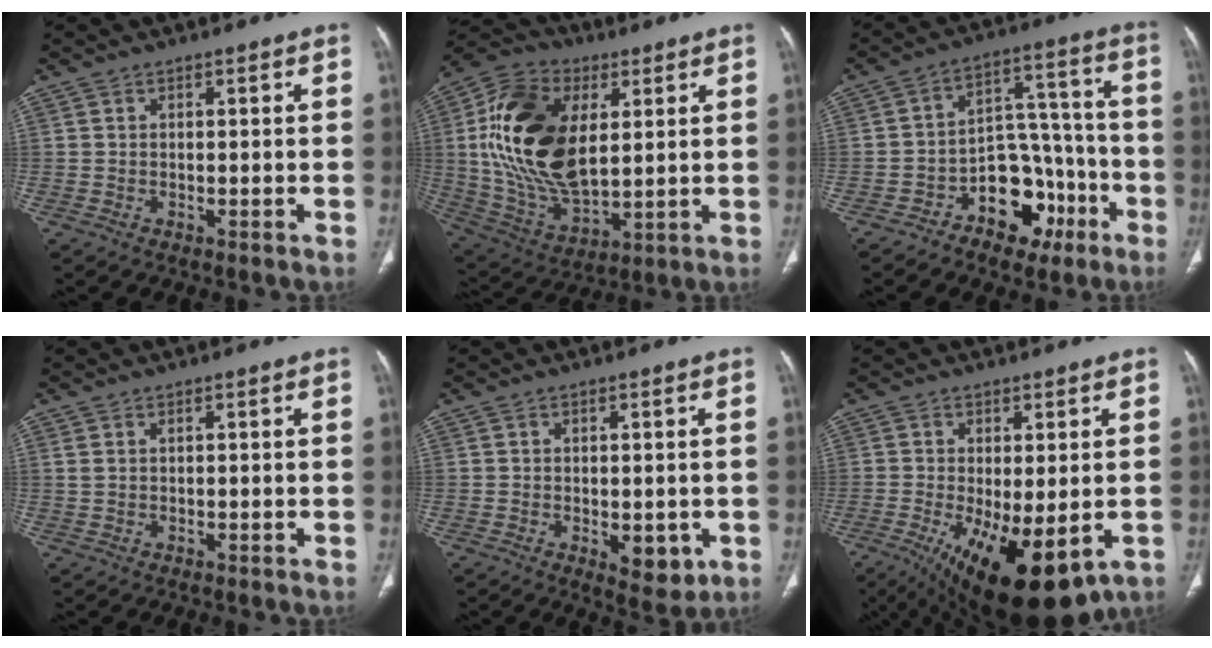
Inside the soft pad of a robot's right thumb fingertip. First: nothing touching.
{"total": 23.6, "force": [4.6, 13.6, 18.8], "torque": [-0.351, -0.017, 0.087]}
{"total": 12.9, "force": [-6.5, 8.4, 7.2], "torque": [-0.055, 0.077, -0.099]}
{"total": 1.1, "force": [0.6, 0.5, 0.8], "torque": [-0.022, 0.009, 0.021]}
{"total": 6.1, "force": [-1.4, 3.1, 5.0], "torque": [-0.048, -0.010, -0.009]}
{"total": 16.5, "force": [-5.9, 6.9, 13.7], "torque": [-0.209, -0.020, -0.072]}